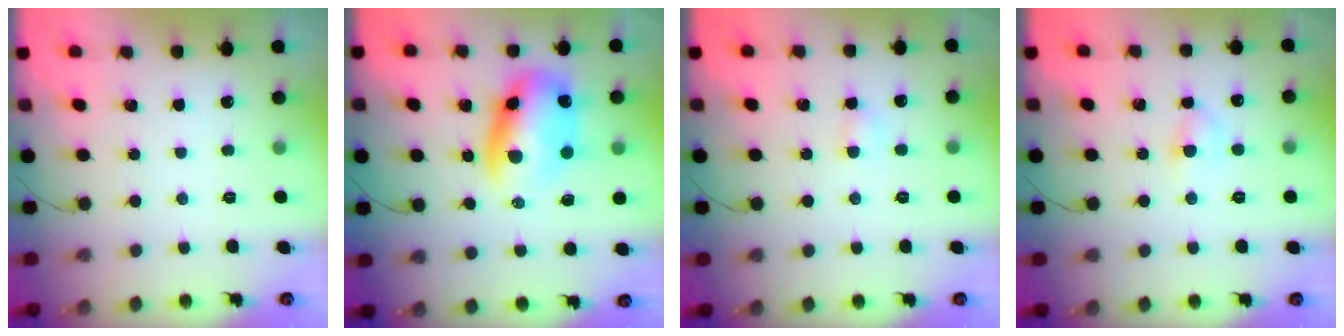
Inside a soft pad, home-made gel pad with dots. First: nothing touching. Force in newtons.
{"total": 11.8, "press": 11.5, "slide": 2.6}
{"total": 2.9, "press": 2.8, "slide": 0.8}
{"total": 4.3, "press": 4.2, "slide": 1.3}